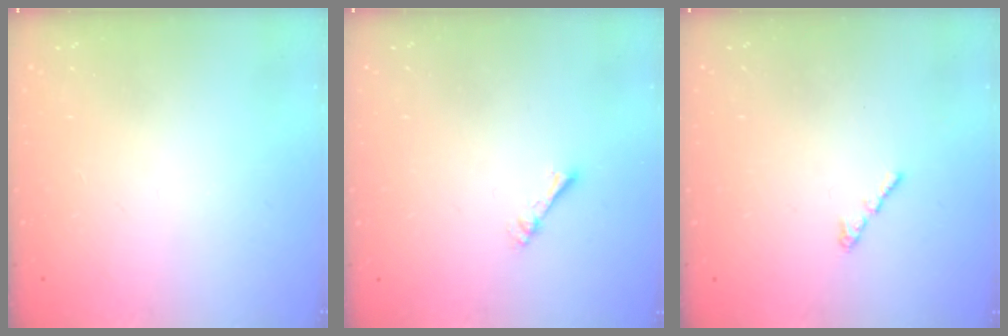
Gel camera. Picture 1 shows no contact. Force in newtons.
{"total": 1.7, "press": 1.7, "slide": 0.2}
{"total": 1.2, "press": 1.1, "slide": 0.5}